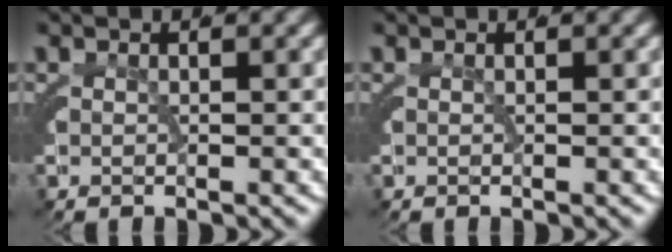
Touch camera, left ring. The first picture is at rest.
{"total": 0.0}